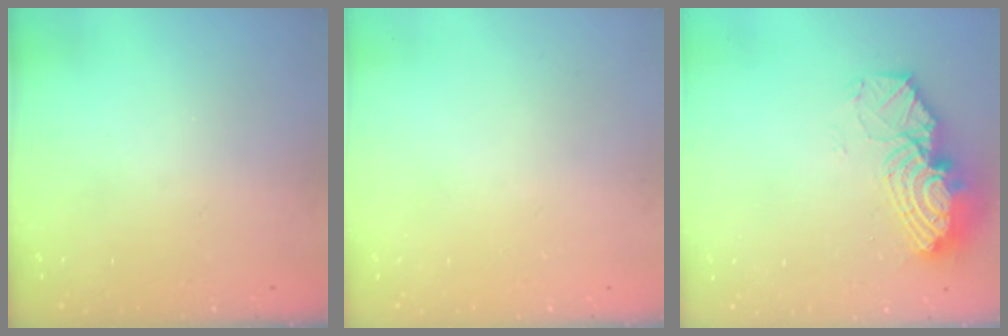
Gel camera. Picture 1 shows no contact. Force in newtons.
{"total": 0.0}
{"total": 15.1, "press": 15.0, "slide": 1.5}